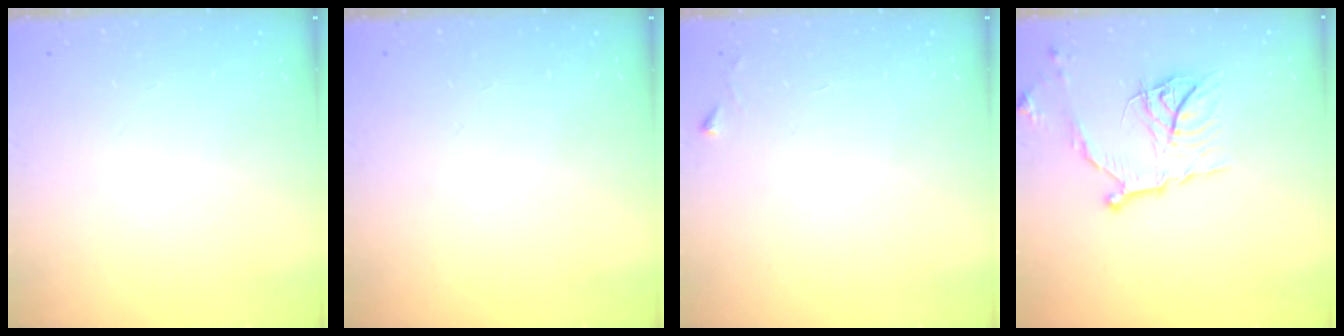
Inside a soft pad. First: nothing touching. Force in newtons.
{"total": 0.0}
{"total": 2.3, "press": 2.3, "slide": 0.4}
{"total": 14.7, "press": 14.7, "slide": 0.2}